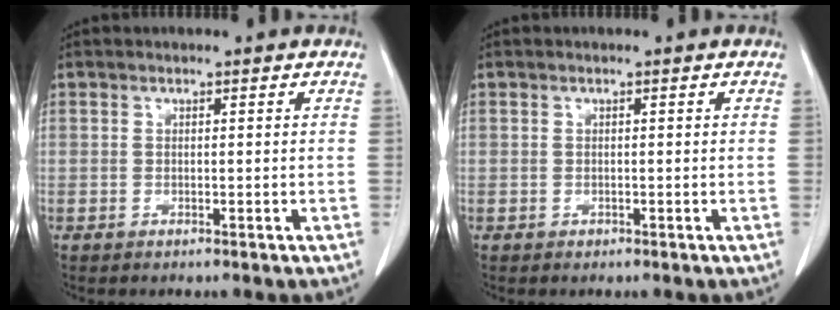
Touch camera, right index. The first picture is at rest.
{"total": 0.0}